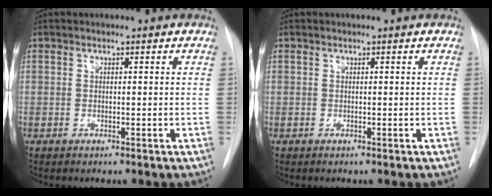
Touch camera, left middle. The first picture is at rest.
{"total": 0.0}